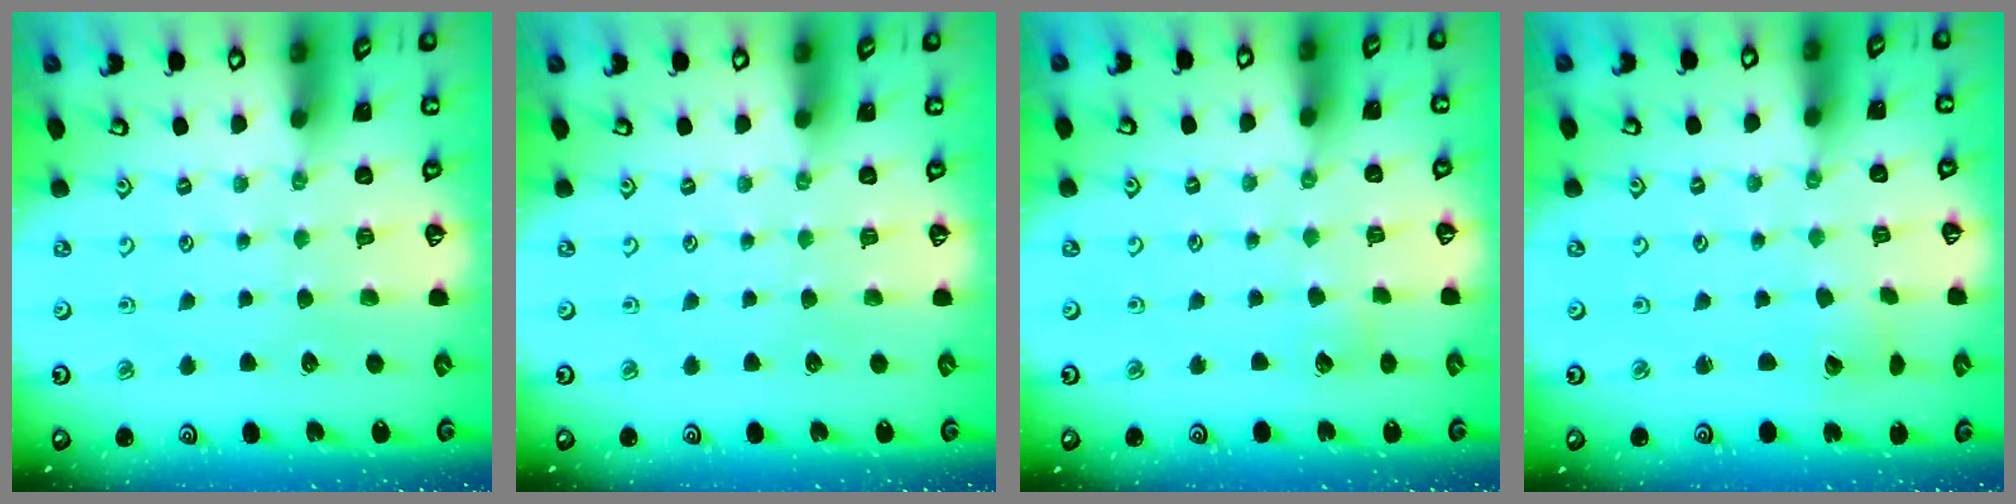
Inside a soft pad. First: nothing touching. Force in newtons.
{"total": 0.0}
{"total": 2.7, "press": 2.7, "slide": 0.4}
{"total": 2.3, "press": 2.3, "slide": 0.3}